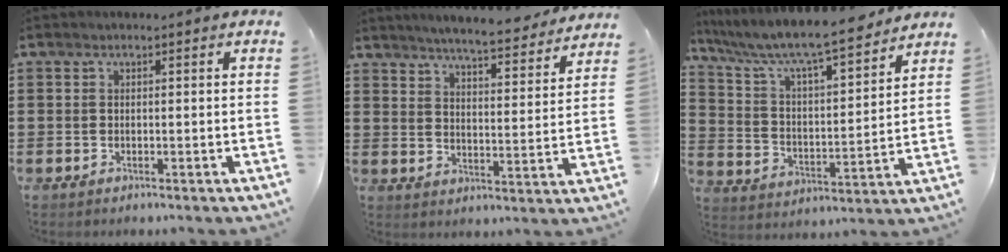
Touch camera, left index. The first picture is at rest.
{"total": 5.8, "force": [5.6, -0.5, 1.5], "torque": [-0.046, -0.045, 0.092]}
{"total": 7.4, "force": [6.5, 0.6, 3.6], "torque": [-0.098, -0.046, 0.103]}